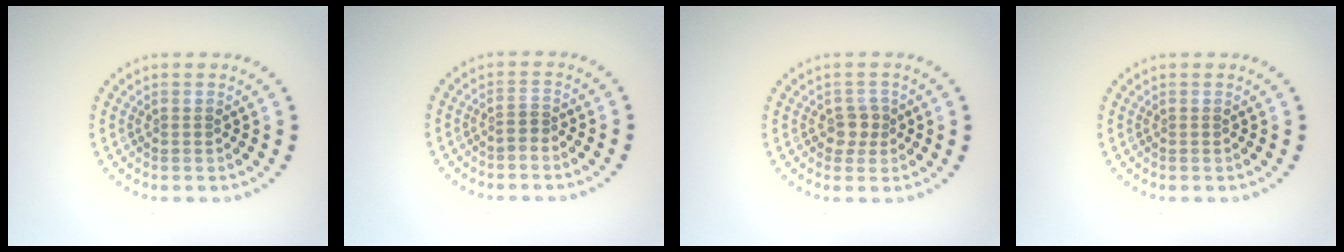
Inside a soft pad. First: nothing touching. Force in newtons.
{"total": 0.8, "press": 0.5, "slide": 0.6}
{"total": 1.8, "press": 1.5, "slide": 0.9}
{"total": 0.0}